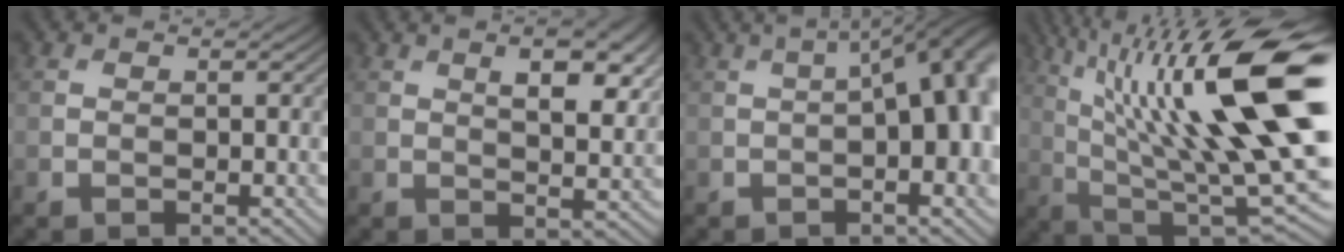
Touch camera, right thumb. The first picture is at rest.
{"total": 8.1, "force": [3.5, 3.3, 6.5], "torque": [-0.085, 0.003, 0.048]}
{"total": 13.4, "force": [0.1, 5.2, 12.4], "torque": [-0.142, 0.007, -0.011]}
{"total": 20.7, "force": [5.9, 5.9, 18.9], "torque": [-0.319, 0.032, 0.116]}